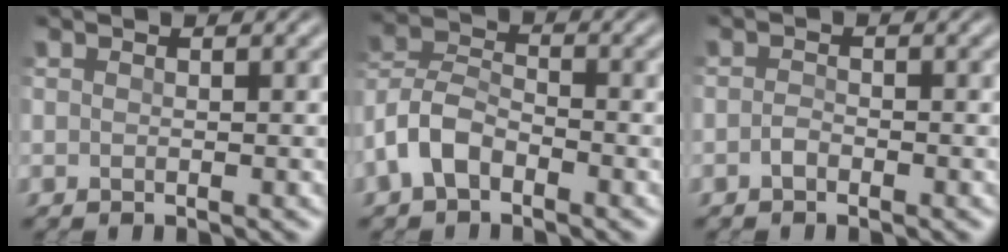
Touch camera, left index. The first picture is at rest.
{"total": 4.2, "force": [-2.2, 2.5, 2.5], "torque": [-0.057, 0.011, -0.056]}
{"total": 0.6, "force": [-0.4, 0.3, 0.4], "torque": [-0.008, 0.005, -0.010]}